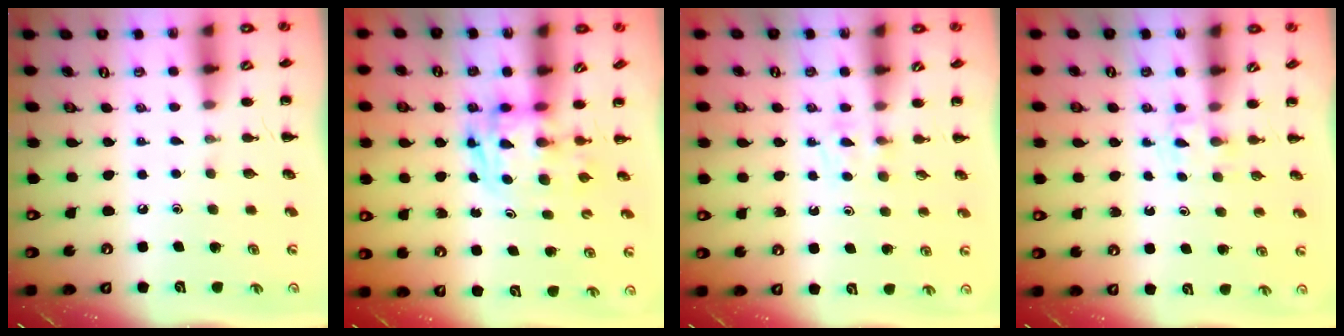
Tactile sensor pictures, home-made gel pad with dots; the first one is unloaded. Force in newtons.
{"total": 2.9, "press": 2.9, "slide": 0.5}
{"total": 3.3, "press": 3.0, "slide": 1.3}
{"total": 2.3, "press": 2.1, "slide": 0.8}